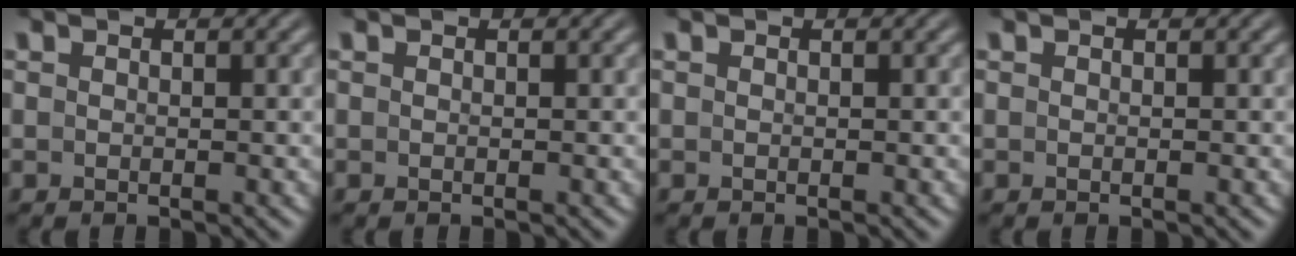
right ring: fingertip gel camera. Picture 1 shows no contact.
{"total": 0.0}
{"total": 0.0}
{"total": 0.0}